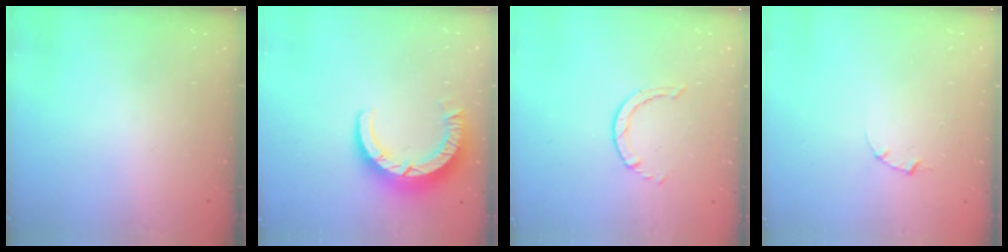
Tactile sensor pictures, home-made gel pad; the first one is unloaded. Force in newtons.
{"total": 9.0, "press": 9.0, "slide": 1.0}
{"total": 0.8, "press": 0.7, "slide": 0.1}
{"total": 1.0, "press": 1.0, "slide": 0.3}